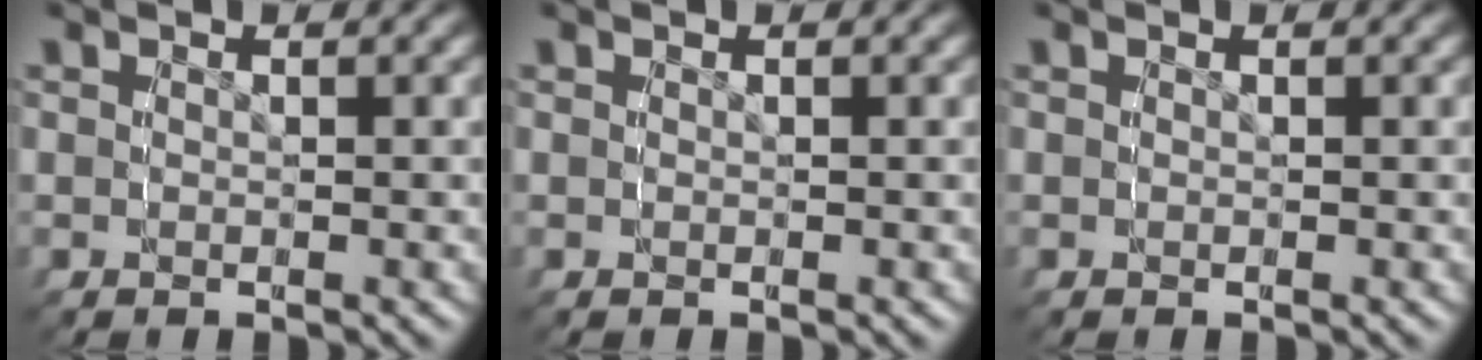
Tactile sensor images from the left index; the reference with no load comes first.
{"total": 0.0}
{"total": 0.0}